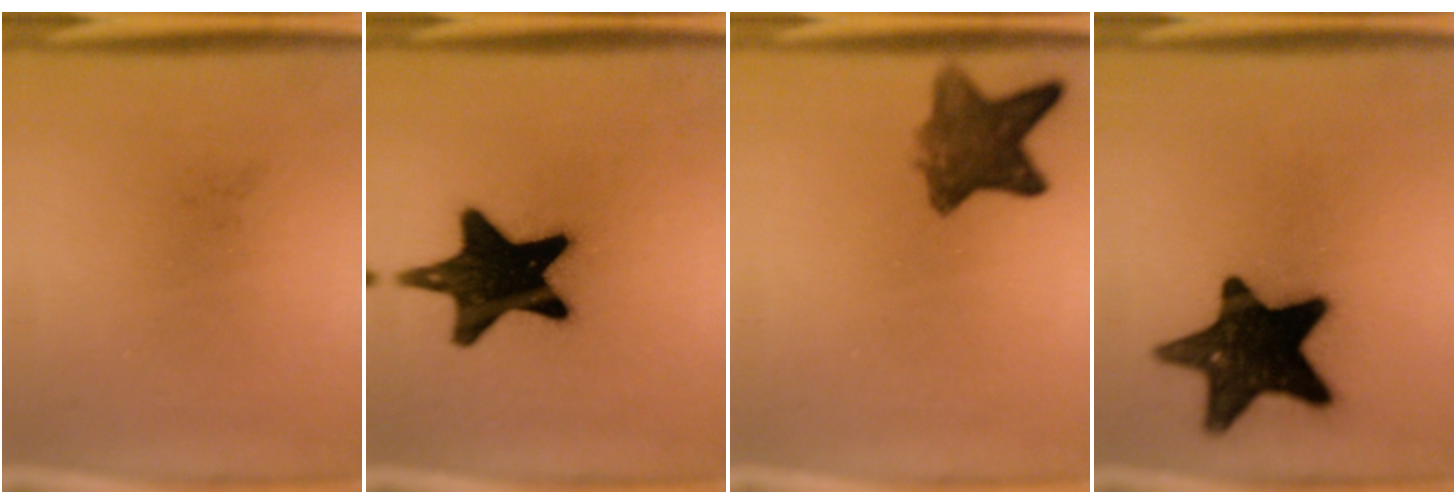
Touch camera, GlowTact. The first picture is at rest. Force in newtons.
{"total": 20.1}
{"total": 7.5}
{"total": 18.2}